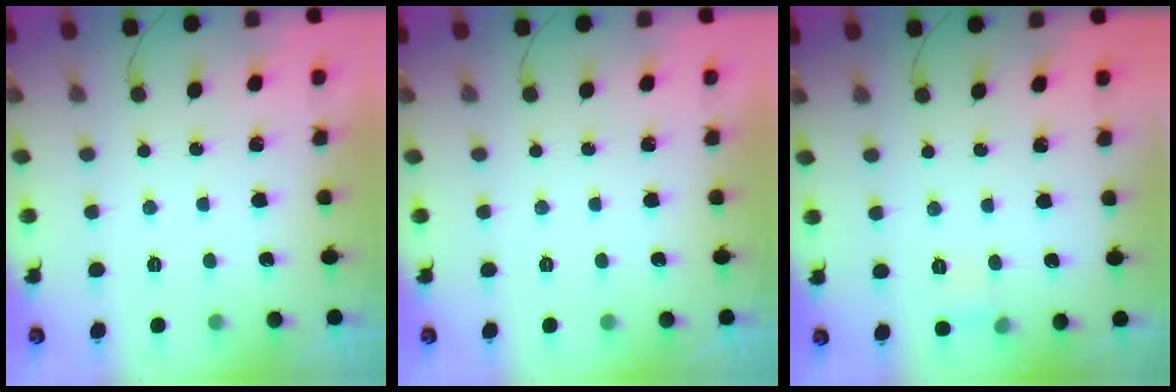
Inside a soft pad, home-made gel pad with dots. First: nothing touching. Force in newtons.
{"total": 0.0}
{"total": 4.8, "press": 4.5, "slide": 1.6}